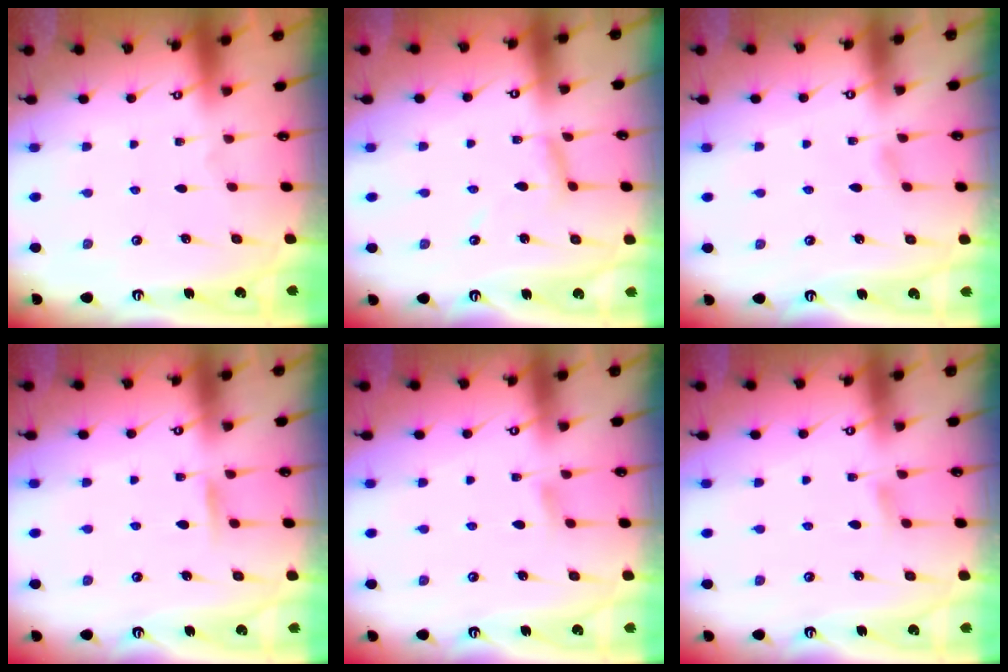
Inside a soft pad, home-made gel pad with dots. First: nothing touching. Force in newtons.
{"total": 6.1, "press": 6.1, "slide": 0.3}
{"total": 4.4, "press": 4.4, "slide": 0.4}
{"total": 6.2, "press": 6.1, "slide": 0.7}
{"total": 5.2, "press": 5.1, "slide": 0.6}
{"total": 5.2, "press": 5.1, "slide": 0.6}